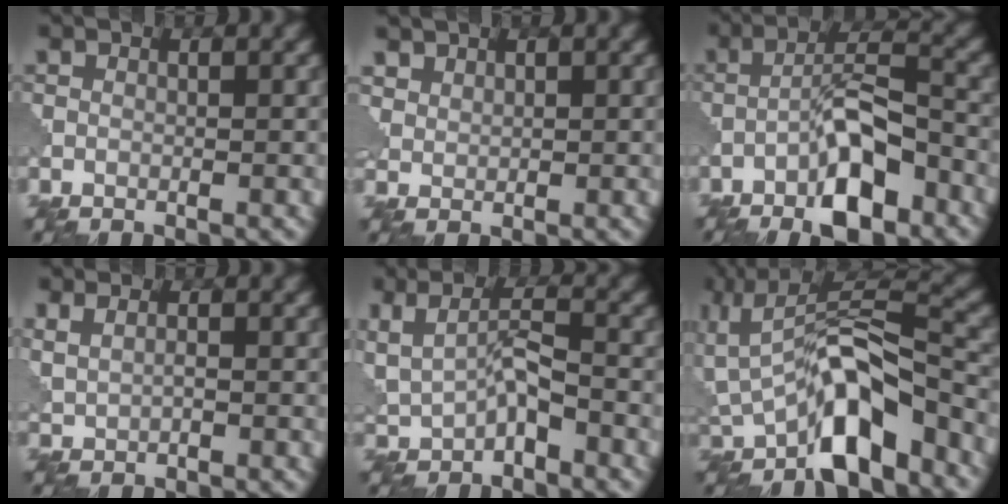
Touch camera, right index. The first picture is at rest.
{"total": 2.1, "force": [1.6, 1.3, 0.4], "torque": [-0.017, -0.008, 0.045]}
{"total": 7.4, "force": [-4.3, 2.2, 5.6], "torque": [-0.091, 0.013, -0.076]}
{"total": 1.9, "force": [0.9, 1.1, 1.3], "torque": [-0.032, 0.000, 0.021]}
{"total": 3.7, "force": [-0.2, 1.6, 3.4], "torque": [-0.073, -0.003, -0.003]}
{"total": 9.0, "force": [-4.0, 3.7, 7.1], "torque": [-0.106, 0.017, -0.082]}